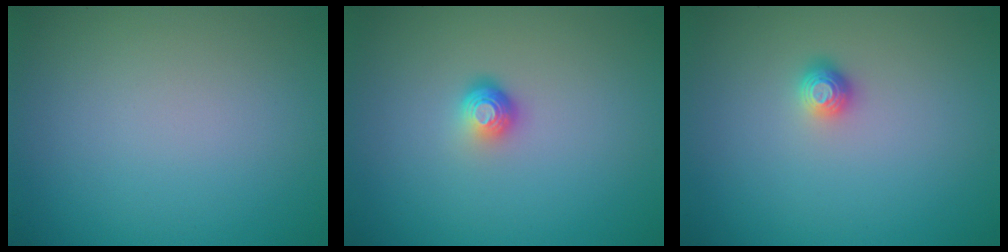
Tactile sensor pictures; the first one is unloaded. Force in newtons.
{"total": 1.8, "press": 1.2, "slide": 1.4}
{"total": 1.1, "press": 1.0, "slide": 0.5}